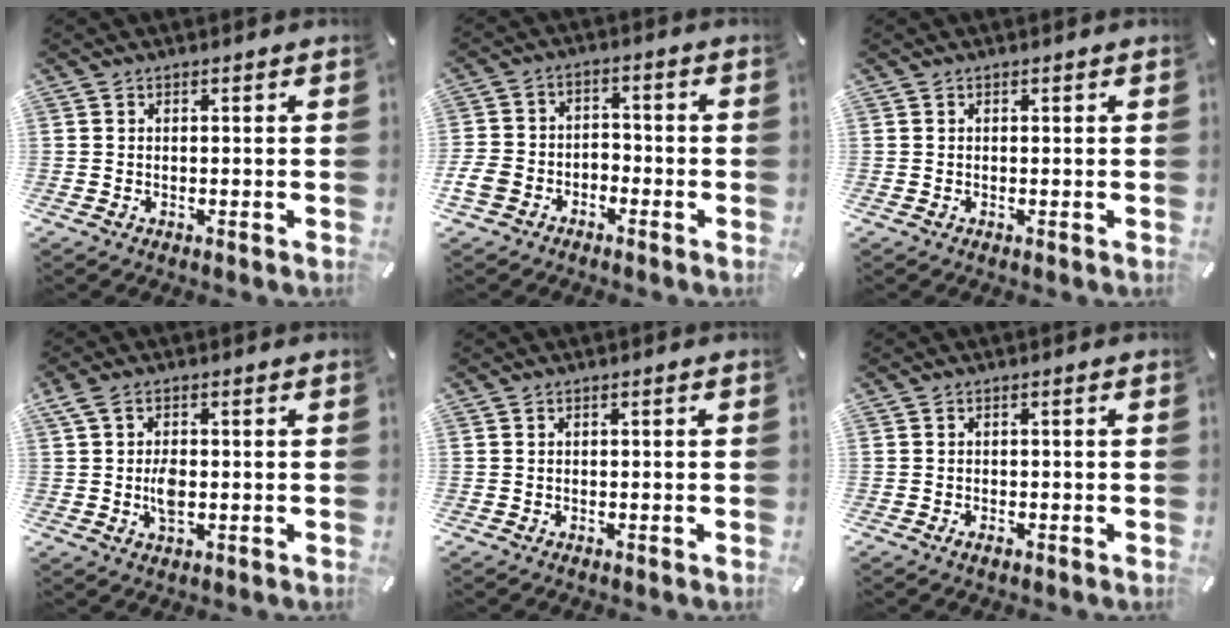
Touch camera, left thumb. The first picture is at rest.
{"total": 6.5, "force": [-3.7, 4.8, 2.5], "torque": [-0.056, 0.021, -0.071]}
{"total": 0.0}
{"total": 5.8, "force": [-0.3, 2.9, 5.0], "torque": [-0.103, 0.001, -0.006]}
{"total": 0.0}
{"total": 1.6, "force": [-0.8, 0.6, 1.2], "torque": [-0.022, 0.003, -0.015]}